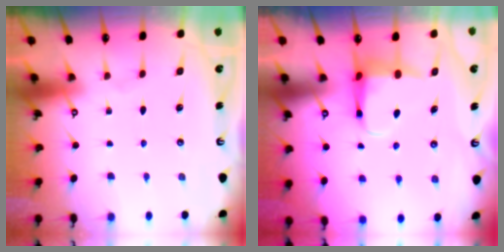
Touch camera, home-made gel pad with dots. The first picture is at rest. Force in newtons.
{"total": 5.5, "press": 5.5, "slide": 0.7}